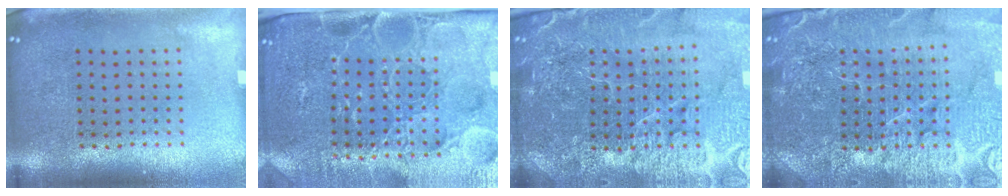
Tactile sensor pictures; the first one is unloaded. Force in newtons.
{"total": 4.9, "press": 4.1, "slide": 2.6}
{"total": 5.8, "press": 5.2, "slide": 2.5}
{"total": 5.6, "press": 5.1, "slide": 2.3}